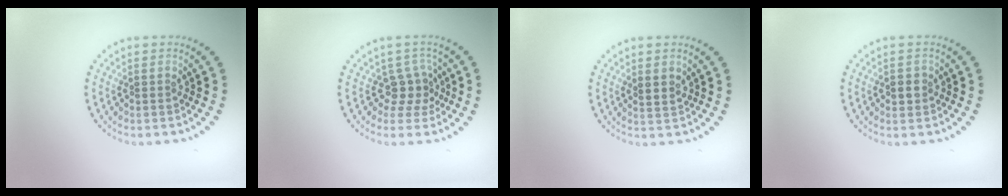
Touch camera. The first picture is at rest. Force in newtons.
{"total": 2.2, "press": 1.6, "slide": 1.5}
{"total": 1.2, "press": 1.0, "slide": 0.6}
{"total": 1.0, "press": 1.0, "slide": 0.3}